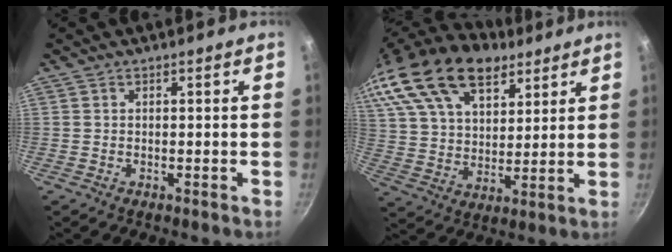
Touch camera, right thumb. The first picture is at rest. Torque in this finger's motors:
{"motor_torque": [1.03, 2.81, 0.96, 0.36, 0.28]}